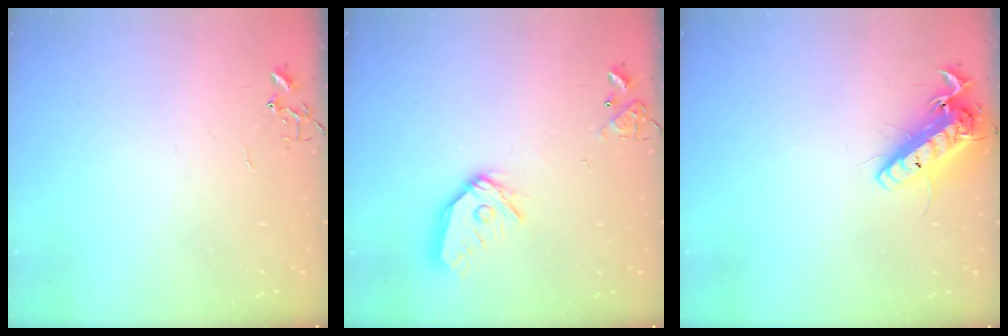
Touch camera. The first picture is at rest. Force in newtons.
{"total": 13.7, "press": 13.6, "slide": 1.7}
{"total": 15.1, "press": 14.8, "slide": 3.3}